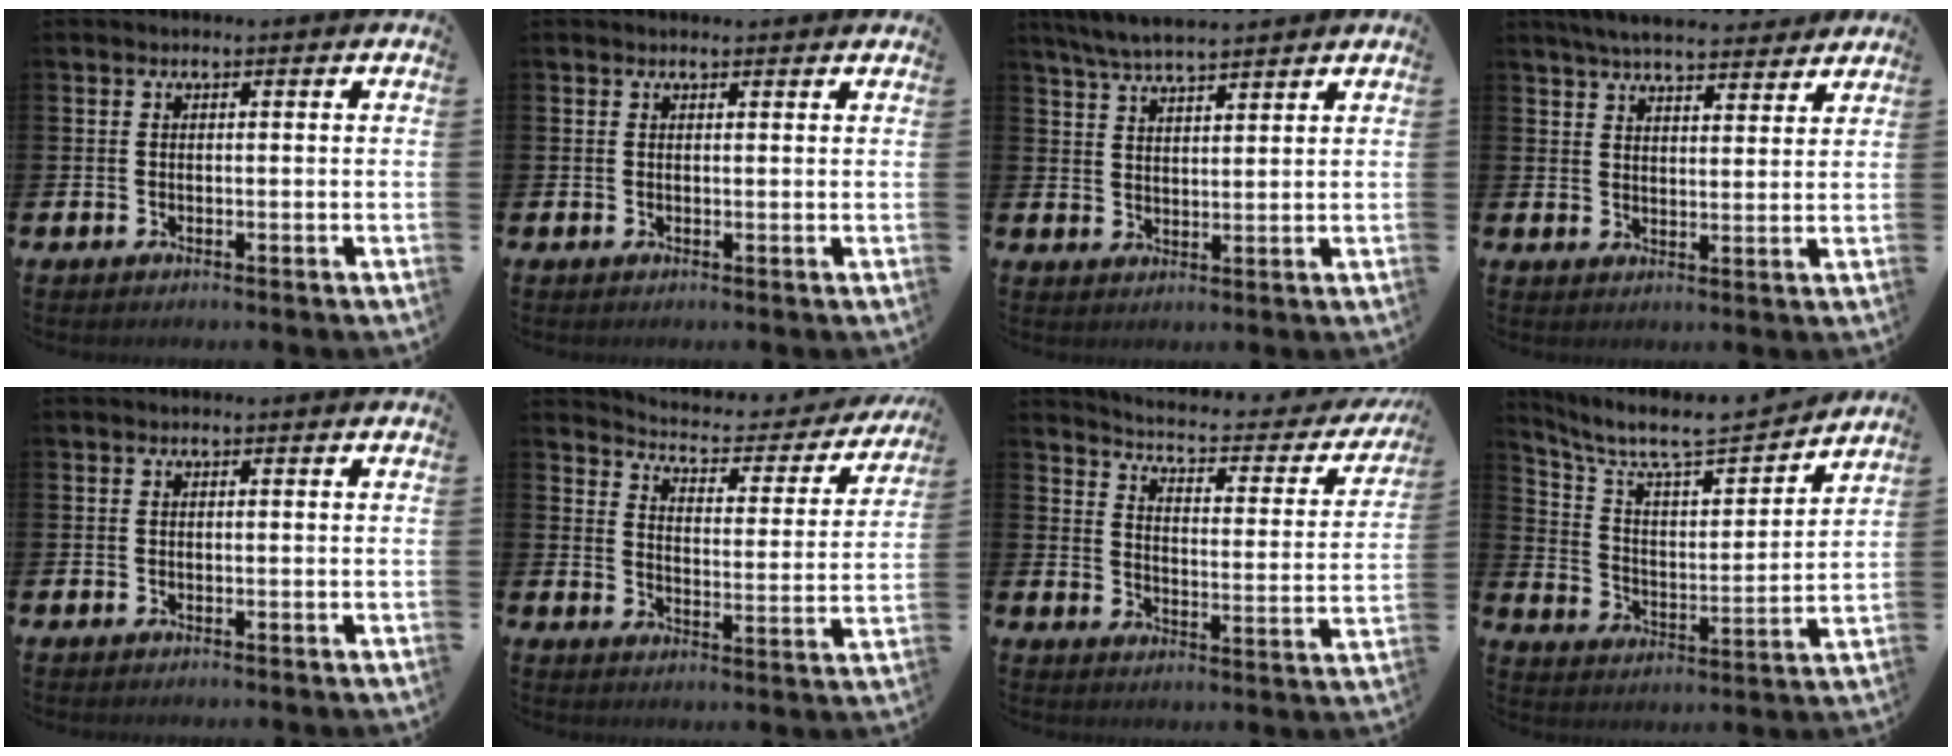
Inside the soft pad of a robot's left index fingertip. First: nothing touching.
{"total": 0.8, "force": [0.8, 0.1, 0.1], "torque": [0.008, -0.003, 0.012]}
{"total": 5.5, "force": [5.3, 0.4, 1.6], "torque": [-0.049, -0.018, 0.097]}
{"total": 6.0, "force": [5.7, 0.9, 1.5], "torque": [-0.042, -0.023, 0.104]}
{"total": 0.0}
{"total": 4.8, "force": [4.4, 1.5, 1.2], "torque": [-0.045, -0.038, 0.067]}
{"total": 4.2, "force": [3.7, 0.9, 1.7], "torque": [-0.049, -0.035, 0.050]}
{"total": 8.6, "force": [7.8, 1.8, 3.2], "torque": [-0.093, -0.061, 0.130]}